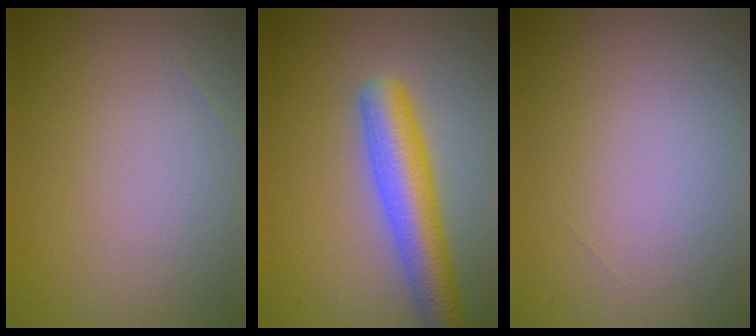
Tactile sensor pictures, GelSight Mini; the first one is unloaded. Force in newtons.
{"total": 5.6, "press": 5.6, "slide": 0.2}
{"total": 0.0}